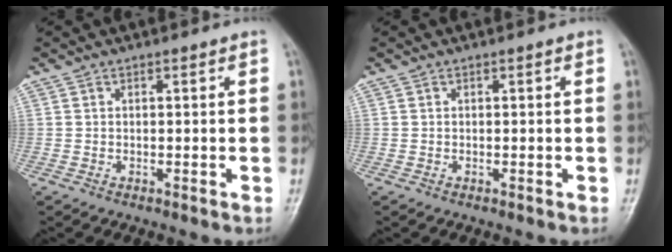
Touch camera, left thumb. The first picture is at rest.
{"total": 0.0}